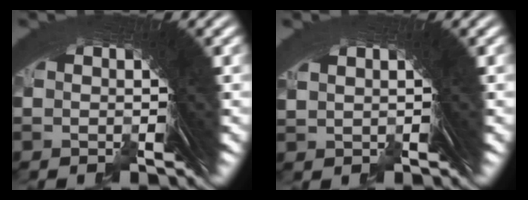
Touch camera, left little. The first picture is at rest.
{"total": 0.7, "force": [0.7, -0.1, -0.1], "torque": [0.010, 0.000, 0.019]}